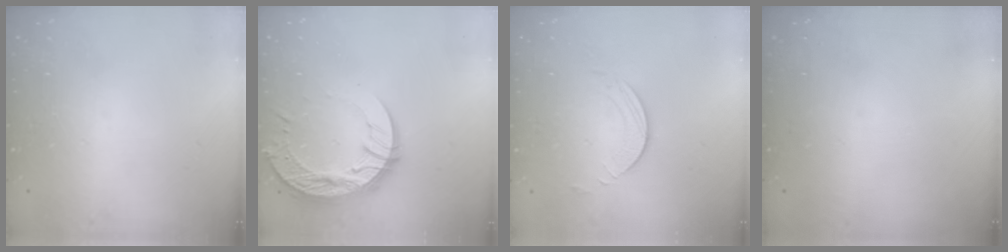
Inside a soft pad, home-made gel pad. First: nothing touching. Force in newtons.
{"total": 14.0, "press": 14.0, "slide": 1.3}
{"total": 2.8, "press": 2.8, "slide": 0.2}
{"total": 0.0}